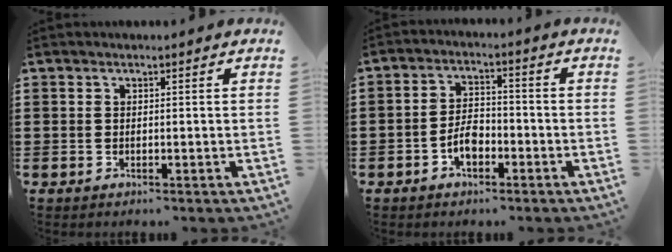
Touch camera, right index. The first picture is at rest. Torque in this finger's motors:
{"motor_torque": [2.14, 0.00, 0.65, 0.08]}